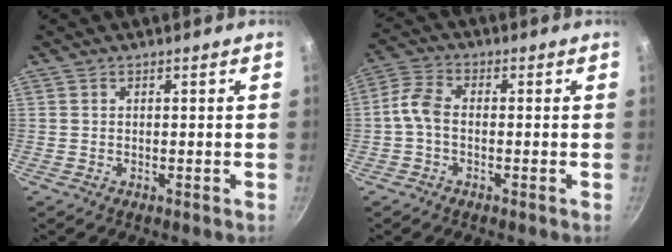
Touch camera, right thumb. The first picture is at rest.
{"total": 5.1, "force": [-1.0, 3.2, 3.8], "torque": [-0.085, 0.024, -0.034]}